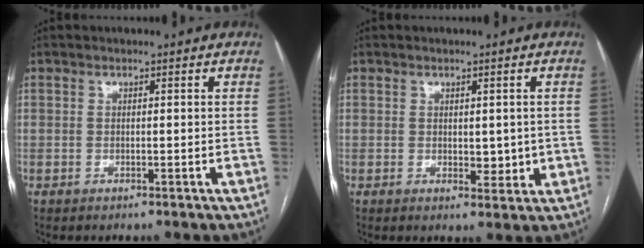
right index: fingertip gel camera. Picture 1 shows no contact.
{"total": 3.3, "force": [0.0, 1.8, 2.7], "torque": [-0.032, -0.006, 0.007]}